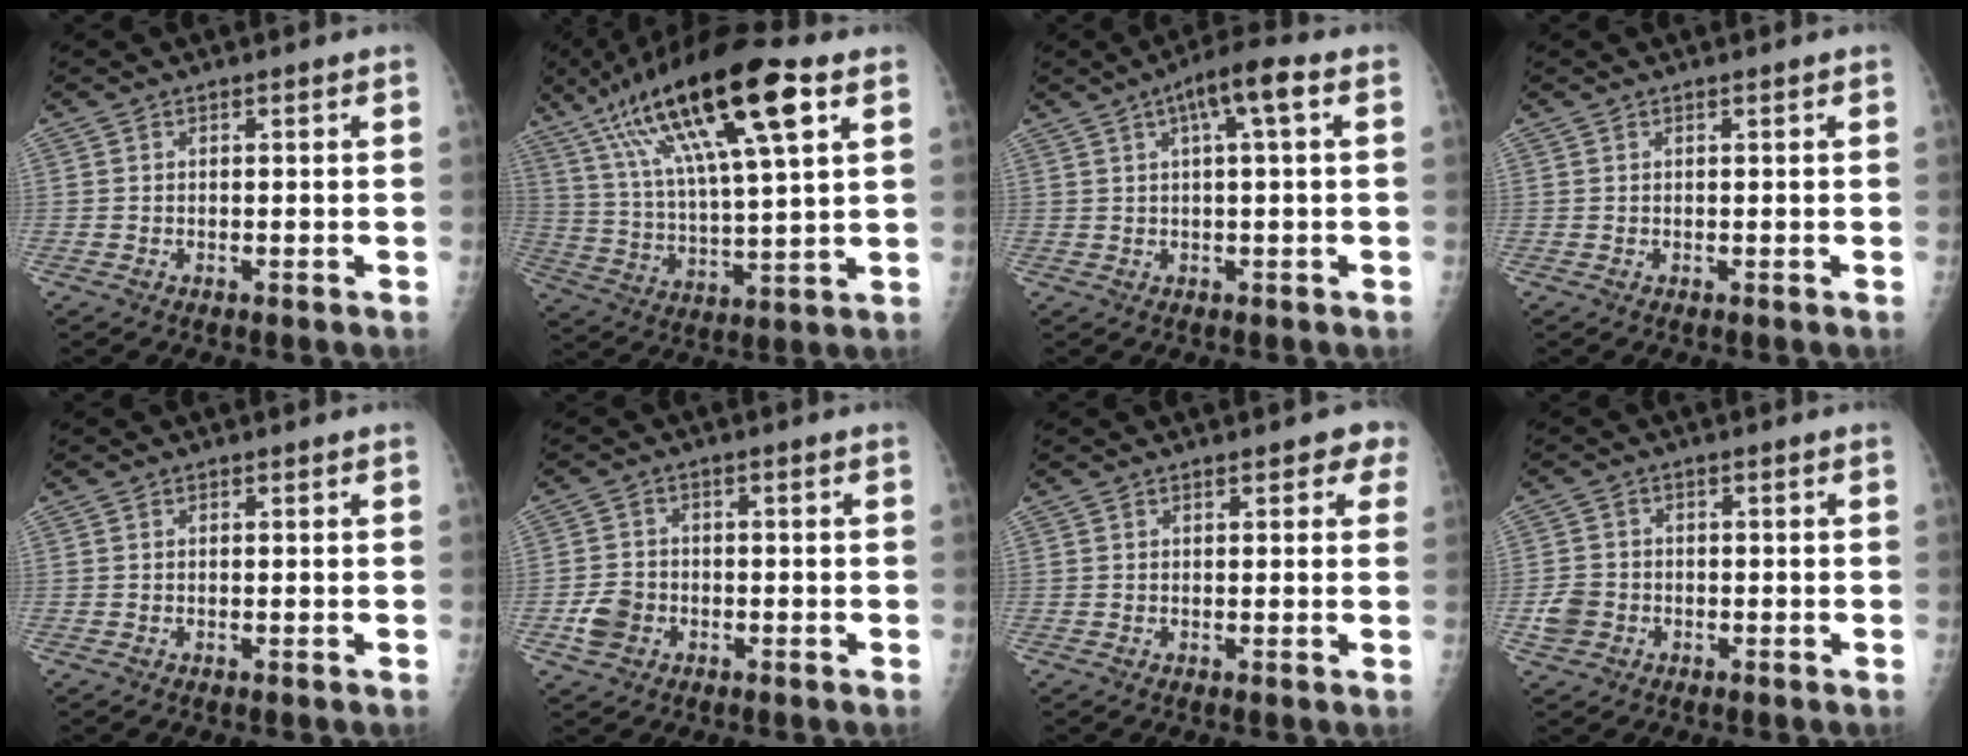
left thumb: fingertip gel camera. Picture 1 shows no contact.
{"total": 23.8, "force": [11.6, 5.7, 19.9], "torque": [-0.358, -0.005, 0.203]}
{"total": 6.6, "force": [2.1, 1.0, 6.2], "torque": [-0.109, 0.022, 0.030]}
{"total": 0.0}
{"total": 0.0}
{"total": 4.5, "force": [-1.8, 3.6, 2.0], "torque": [-0.031, 0.013, -0.034]}
{"total": 3.6, "force": [2.0, 1.7, 2.4], "torque": [-0.004, -0.002, 0.016]}
{"total": 4.0, "force": [-1.5, 3.5, 1.4], "torque": [-0.024, 0.013, -0.027]}